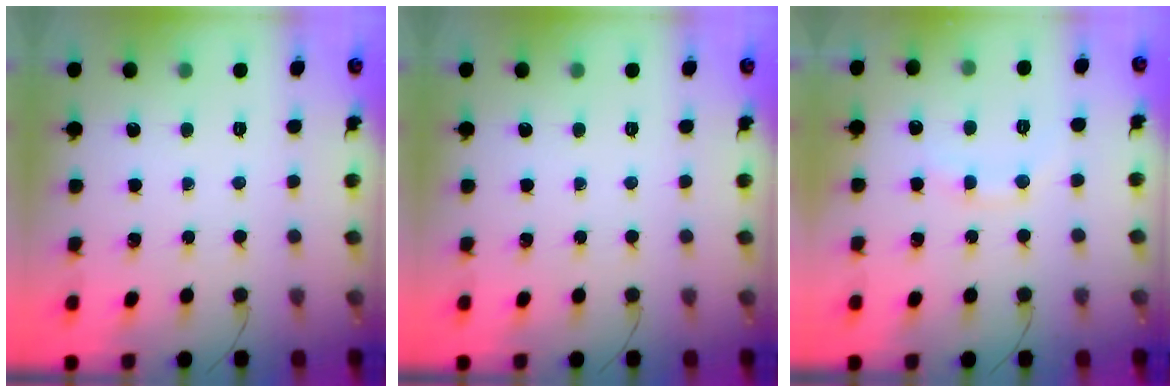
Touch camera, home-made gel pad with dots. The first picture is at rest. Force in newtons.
{"total": 0.0}
{"total": 6.9, "press": 6.7, "slide": 1.7}